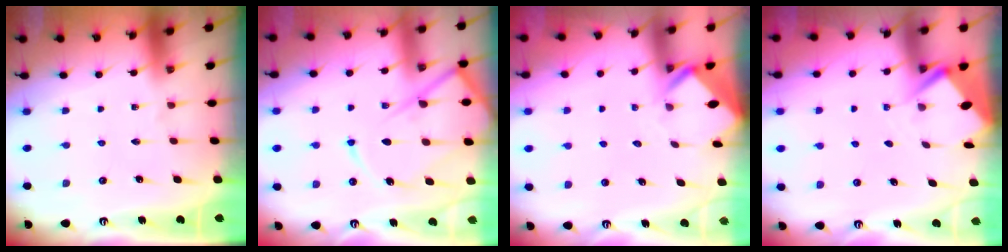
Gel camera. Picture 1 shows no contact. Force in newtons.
{"total": 13.6, "press": 13.5, "slide": 1.2}
{"total": 2.8, "press": 2.8, "slide": 0.2}
{"total": 2.8, "press": 2.8, "slide": 0.4}